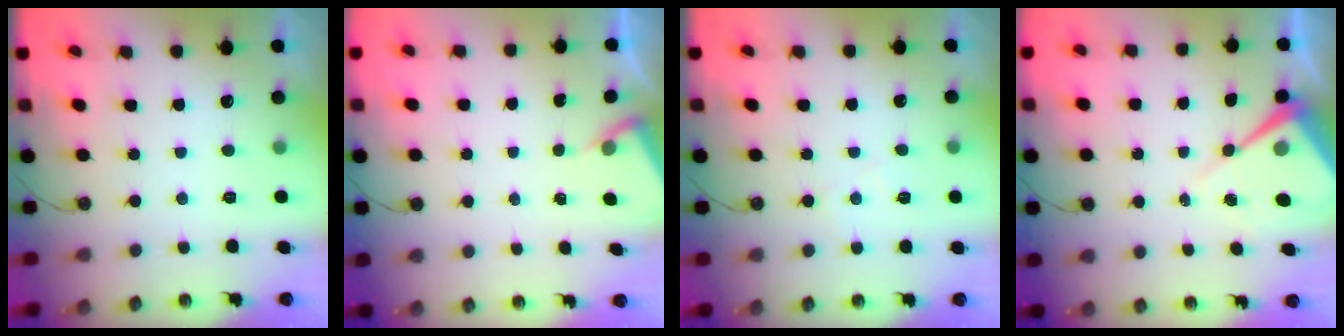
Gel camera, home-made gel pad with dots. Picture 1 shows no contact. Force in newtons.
{"total": 2.2, "press": 2.1, "slide": 0.3}
{"total": 4.5, "press": 4.4, "slide": 0.7}
{"total": 8.8, "press": 8.8, "slide": 0.7}